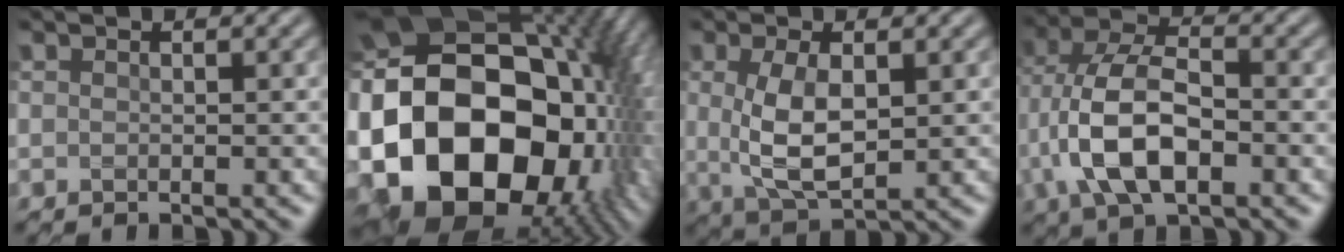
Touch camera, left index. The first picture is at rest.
{"total": 21.0, "force": [-1.7, 14.7, 15.0], "torque": [-0.306, -0.029, -0.006]}
{"total": 5.0, "force": [0.6, 2.2, 4.5], "torque": [-0.101, 0.002, 0.019]}
{"total": 8.4, "force": [-1.9, 4.3, 7.0], "torque": [-0.149, 0.012, -0.044]}